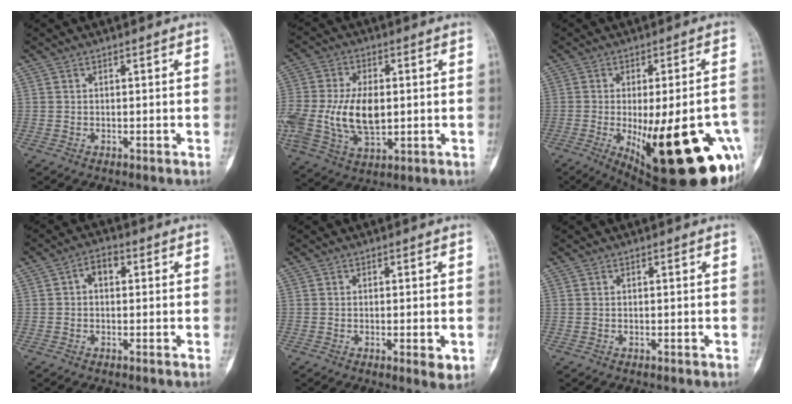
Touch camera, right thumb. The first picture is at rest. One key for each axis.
{"total": 17.1, "fx": -0.6, "fy": 10.2, "fz": 13.8, "tx": -0.305, "ty": -0.008, "tz": -0.002}
{"total": 27.8, "fx": -8.9, "fy": 9.1, "fz": 24.8, "tx": -0.275, "ty": -0.011, "tz": -0.098}
{"total": 3.7, "fx": 0.5, "fy": 2.4, "fz": 2.8, "tx": -0.033, "ty": 0.010, "tz": -0.004}
{"total": 3.0, "fx": -0.6, "fy": 0.8, "fz": 2.8, "tx": -0.041, "ty": -0.008, "tz": -0.007}
{"total": 0.0}